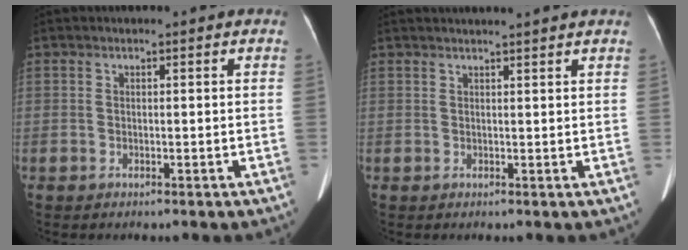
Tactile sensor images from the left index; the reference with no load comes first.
{"total": 5.7, "force": [5.2, -0.7, 2.1], "torque": [-0.024, 0.024, 0.057]}